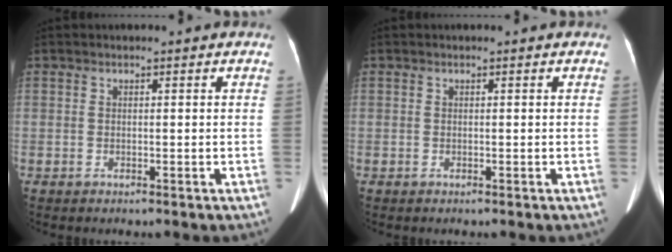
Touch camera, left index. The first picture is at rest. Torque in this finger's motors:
{"motor_torque": [0.00, 0.00, 0.00, 0.00]}